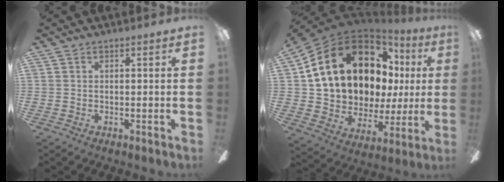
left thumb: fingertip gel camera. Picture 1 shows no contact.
{"total": 22.0, "force": [8.7, 15.2, 13.4], "torque": [-0.276, -0.037, 0.176]}